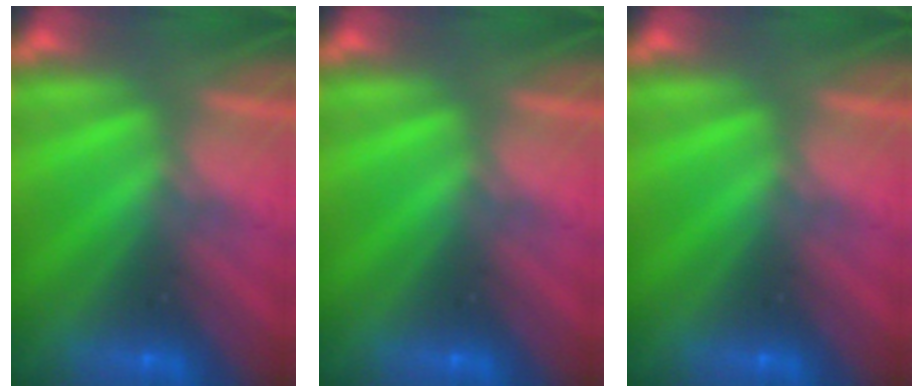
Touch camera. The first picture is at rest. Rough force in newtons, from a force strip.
{"total": 0.0}
{"total": 0.0}